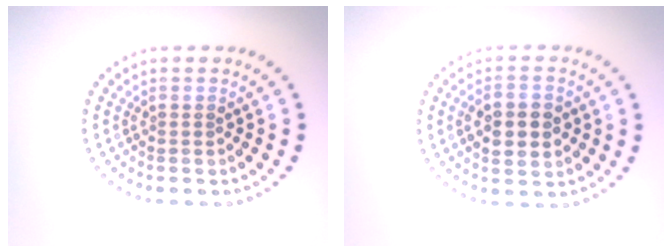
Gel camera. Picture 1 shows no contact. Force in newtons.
{"total": 4.6, "press": 4.6, "slide": 0.1}